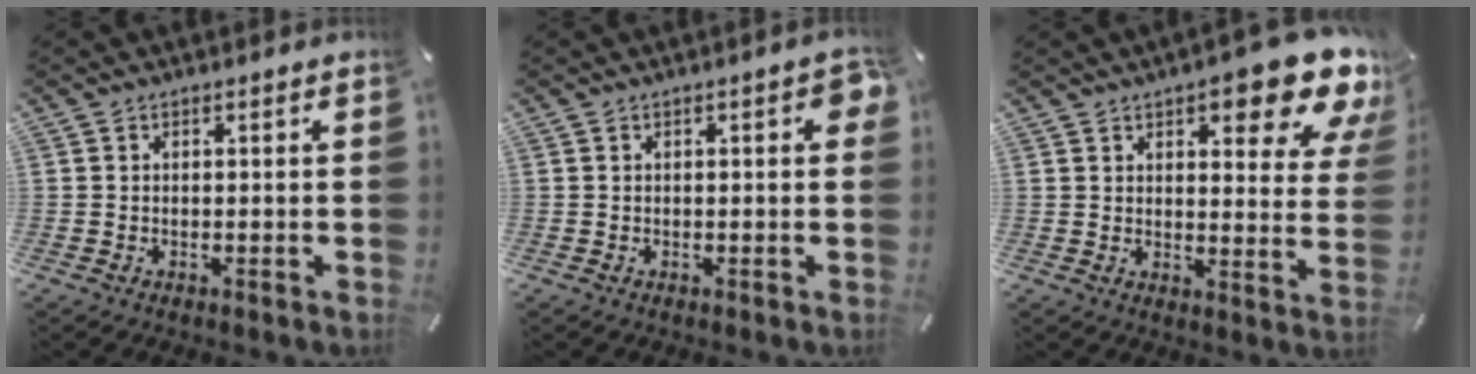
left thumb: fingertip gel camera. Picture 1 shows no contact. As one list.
[{"total": 3.3, "force": [0.5, 1.2, 3.1], "torque": [-0.042, 0.004, 0.004]}, {"total": 15.8, "force": [9.7, 5.3, 11.2], "torque": [-0.134, -0.067, 0.156]}]